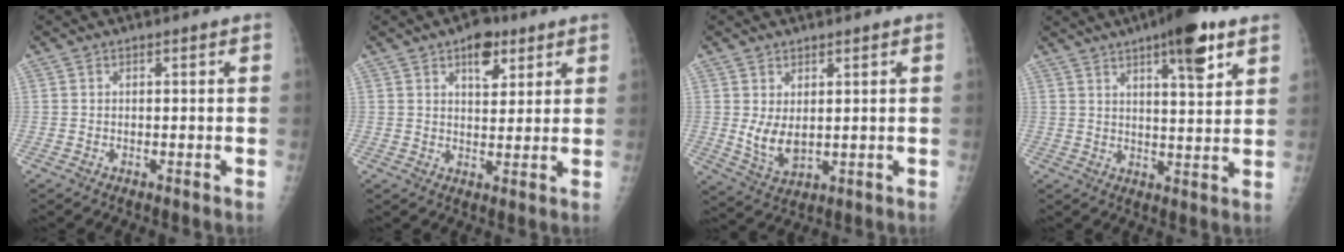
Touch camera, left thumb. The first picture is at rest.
{"total": 6.4, "force": [3.6, 3.6, 3.9], "torque": [-0.033, -0.016, 0.051]}
{"total": 5.6, "force": [1.1, 3.3, 4.4], "torque": [-0.075, -0.018, 0.034]}
{"total": 10.9, "force": [6.3, 2.7, 8.5], "torque": [-0.108, -0.029, 0.089]}